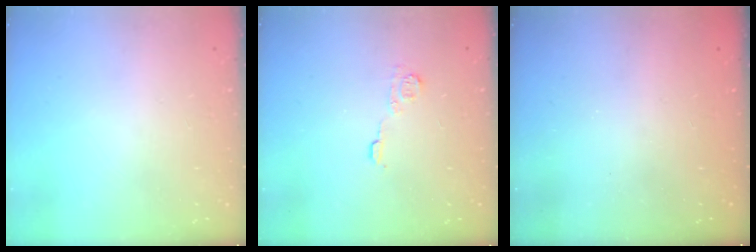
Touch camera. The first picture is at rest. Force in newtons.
{"total": 6.0, "press": 6.0, "slide": 0.4}
{"total": 2.3, "press": 2.1, "slide": 0.8}